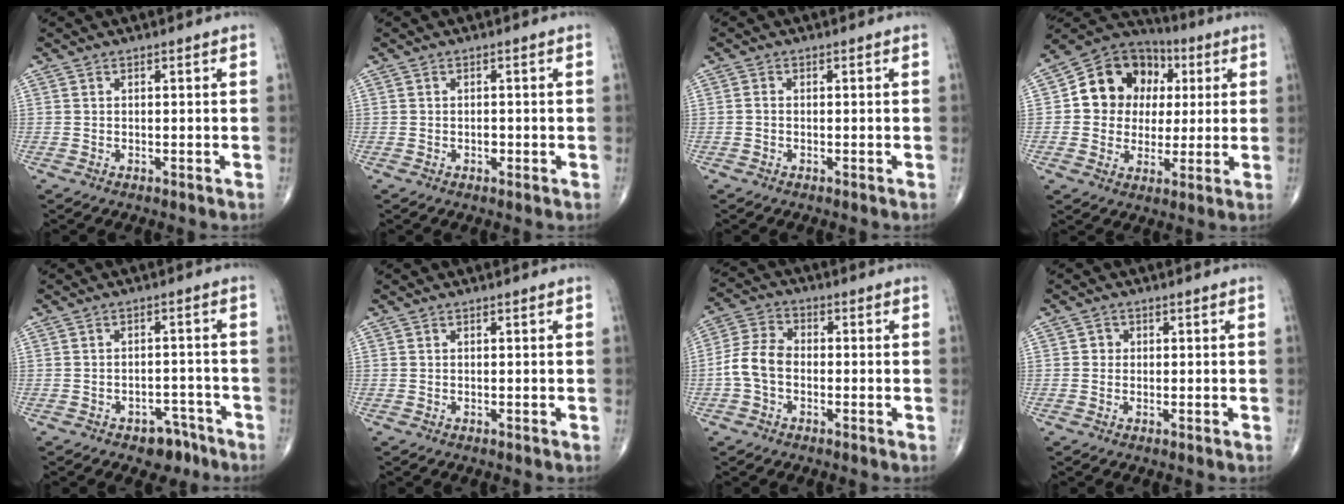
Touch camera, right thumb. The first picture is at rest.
{"total": 1.1, "force": [-0.4, 0.8, 0.7], "torque": [-0.005, 0.003, -0.007]}
{"total": 0.6, "force": [-0.2, 0.4, 0.4], "torque": [-0.007, 0.000, -0.007]}
{"total": 14.9, "force": [2.5, 12.8, 7.3], "torque": [-0.076, 0.016, 0.037]}
{"total": 5.2, "force": [-3.5, 3.2, 2.0], "torque": [-0.006, 0.030, -0.046]}
{"total": 0.0}
{"total": 7.2, "force": [-1.5, 4.9, 5.0], "torque": [-0.097, 0.025, -0.042]}
{"total": 1.4, "force": [0.1, 1.3, 0.4], "torque": [0.003, 0.004, -0.002]}